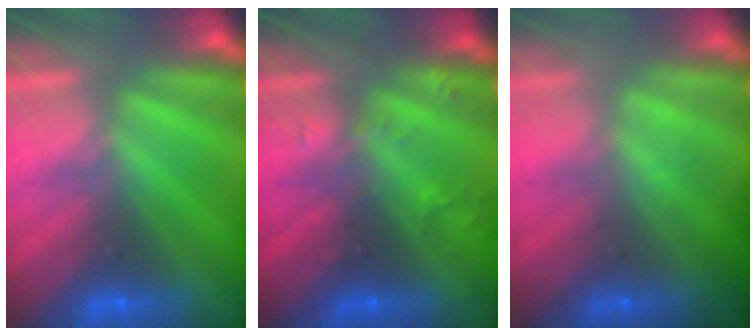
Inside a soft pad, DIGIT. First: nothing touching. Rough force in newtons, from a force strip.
{"total": 2.4}
{"total": 1.1}